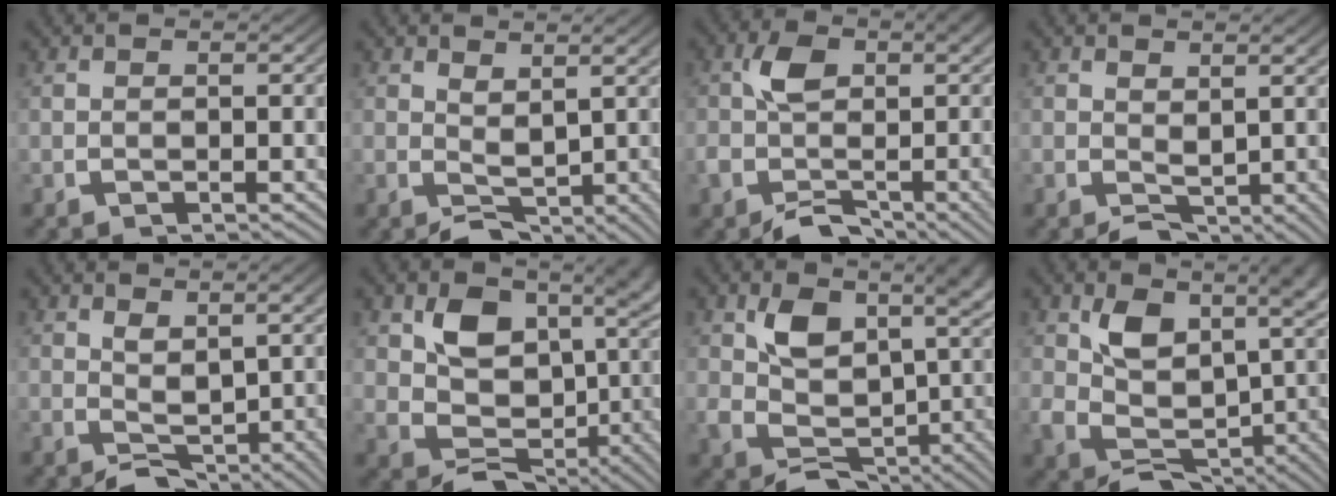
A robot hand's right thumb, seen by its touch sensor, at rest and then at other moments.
{"total": 2.6, "force": [-0.1, 1.6, 2.0], "torque": [-0.034, -0.022, 0.014]}
{"total": 5.6, "force": [-1.3, 3.0, 4.5], "torque": [-0.084, -0.013, -0.016]}
{"total": 2.0, "force": [-0.3, 1.3, 1.5], "torque": [-0.022, -0.017, 0.008]}
{"total": 3.1, "force": [-0.3, 1.8, 2.5], "torque": [-0.040, -0.024, 0.012]}
{"total": 10.2, "force": [-0.3, 7.5, 6.9], "torque": [-0.133, -0.046, 0.014]}
{"total": 8.2, "force": [-0.5, 5.8, 5.8], "torque": [-0.126, -0.048, 0.017]}
{"total": 8.8, "force": [0.0, 6.2, 6.3], "torque": [-0.145, -0.053, 0.025]}